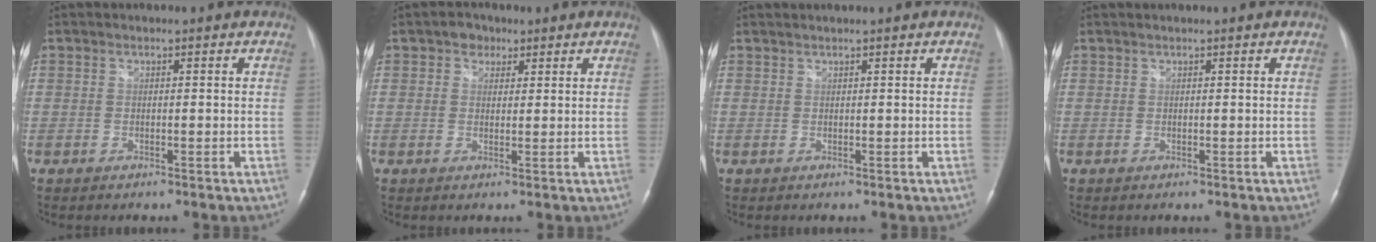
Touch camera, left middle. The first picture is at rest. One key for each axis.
{"total": 2.6, "fx": 1.4, "fy": 2.0, "fz": 0.8, "tx": -0.015, "ty": 0.007, "tz": 0.020}
{"total": 1.2, "fx": 1.2, "fy": -0.2, "fz": 0.3, "tx": -0.004, "ty": 0.014, "tz": 0.026}
{"total": 0.6, "fx": 0.6, "fy": -0.1, "fz": 0.1, "tx": -0.004, "ty": 0.011, "tz": 0.015}